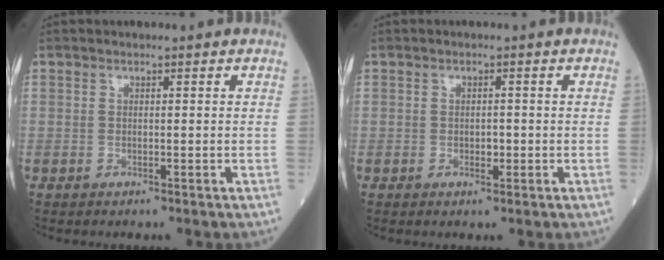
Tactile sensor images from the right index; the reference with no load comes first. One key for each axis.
{"total": 1.3, "fx": -0.3, "fy": 0.8, "fz": 1.0, "tx": -0.018, "ty": 0.001, "tz": 0.000}